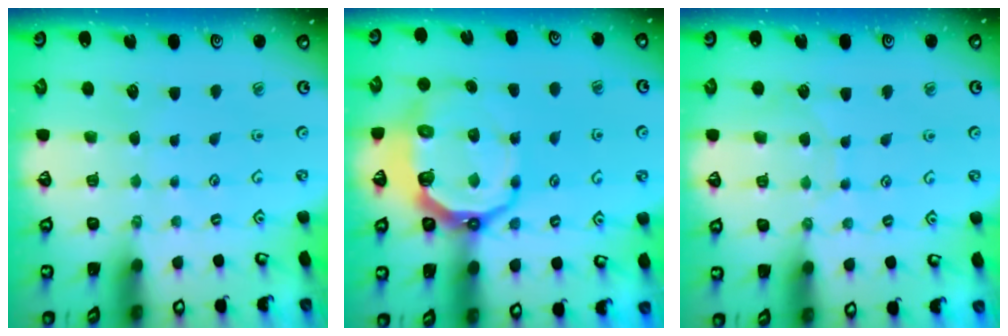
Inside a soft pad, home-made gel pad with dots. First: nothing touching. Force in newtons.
{"total": 13.2, "press": 12.4, "slide": 4.4}
{"total": 7.0, "press": 6.9, "slide": 0.4}